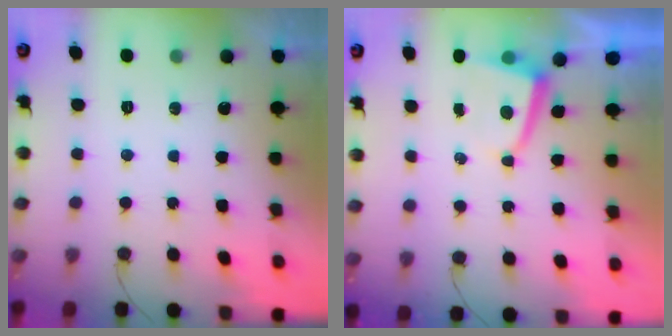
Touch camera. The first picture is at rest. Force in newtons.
{"total": 2.0, "press": 1.9, "slide": 0.3}